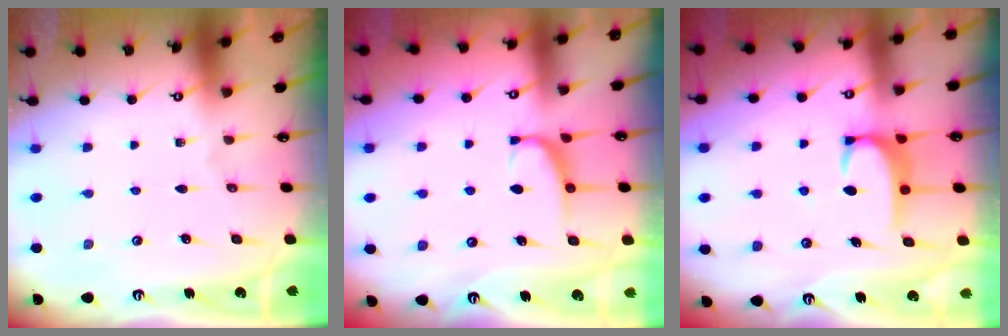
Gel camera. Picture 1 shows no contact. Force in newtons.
{"total": 2.1, "press": 2.0, "slide": 0.6}
{"total": 2.9, "press": 2.8, "slide": 0.5}